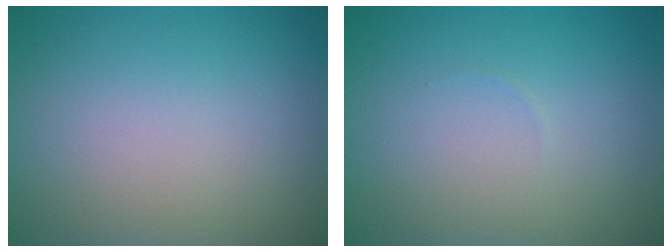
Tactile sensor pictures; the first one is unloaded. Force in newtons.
{"total": 0.0}